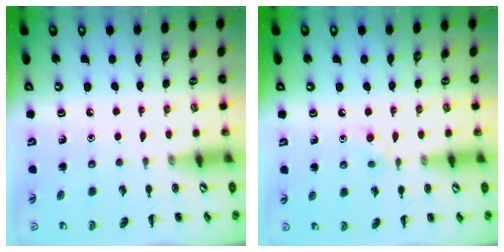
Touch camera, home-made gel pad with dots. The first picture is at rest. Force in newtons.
{"total": 3.9, "press": 3.6, "slide": 1.4}